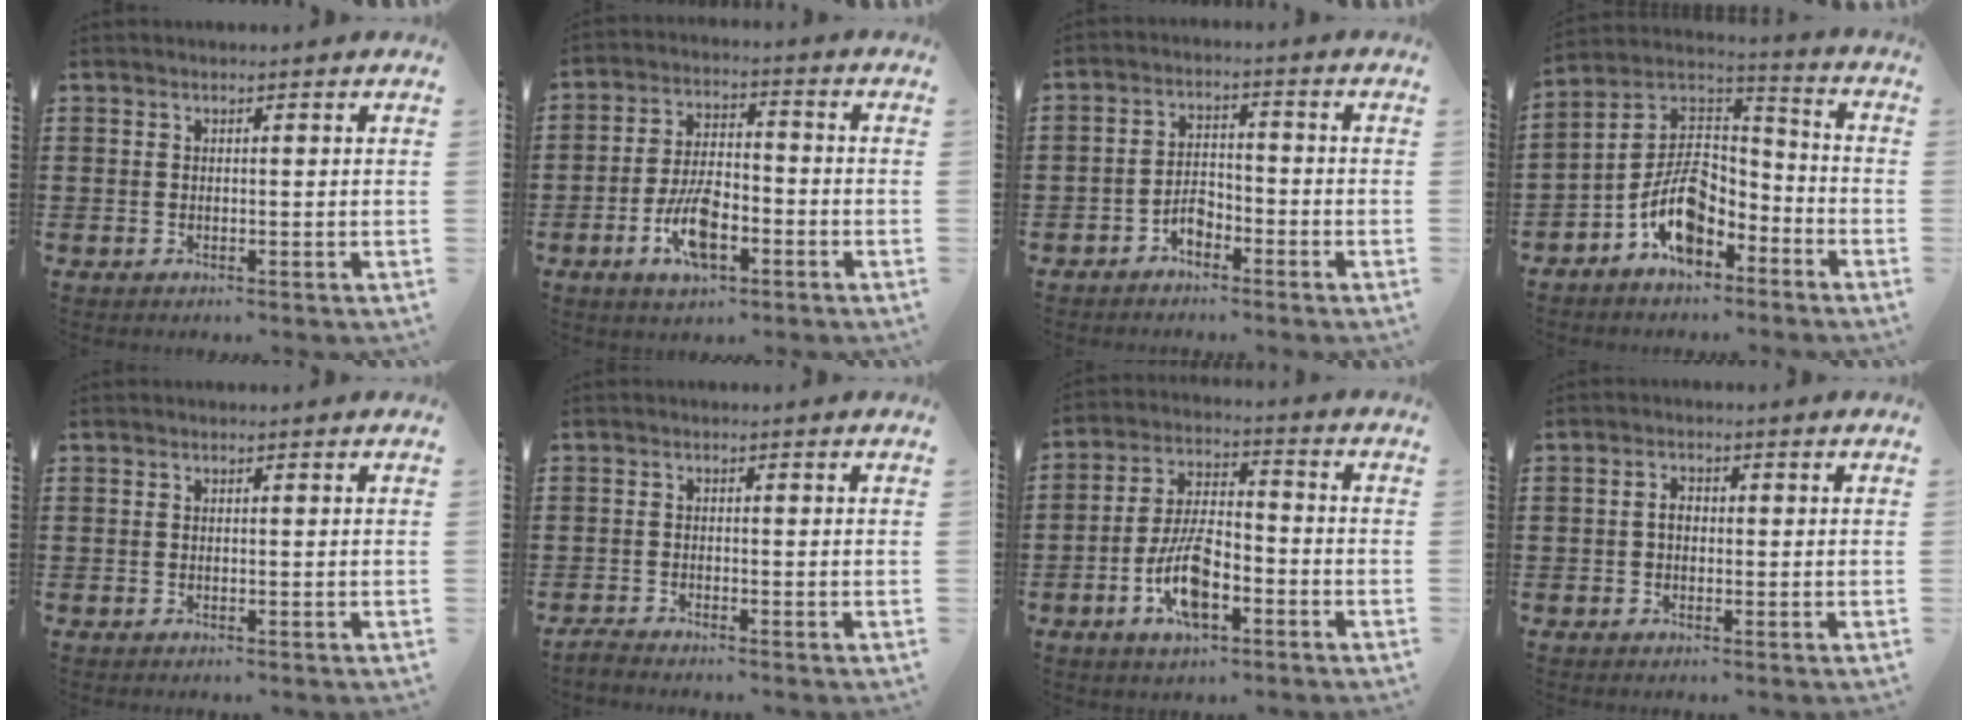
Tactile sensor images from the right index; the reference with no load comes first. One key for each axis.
{"total": 8.7, "fx": -3.5, "fy": 4.0, "fz": 6.9, "tx": -0.152, "ty": 0.000, "tz": -0.066}
{"total": 3.6, "fx": -2.4, "fy": 2.0, "fz": 1.8, "tx": -0.035, "ty": 0.008, "tz": -0.048}
{"total": 9.9, "fx": -5.1, "fy": 5.6, "fz": 6.4, "tx": -0.152, "ty": 0.004, "tz": -0.103}
{"total": 0.0}
{"total": 1.3, "fx": -1.3, "fy": 0.0, "fz": 0.1, "tx": -0.005, "ty": 0.000, "tz": -0.025}
{"total": 9.7, "fx": -3.8, "fy": 4.3, "fz": 7.8, "tx": -0.165, "ty": 0.002, "tz": -0.070}
{"total": 1.9, "fx": -0.2, "fy": 1.2, "fz": 1.4, "tx": -0.028, "ty": 0.004, "tz": -0.005}